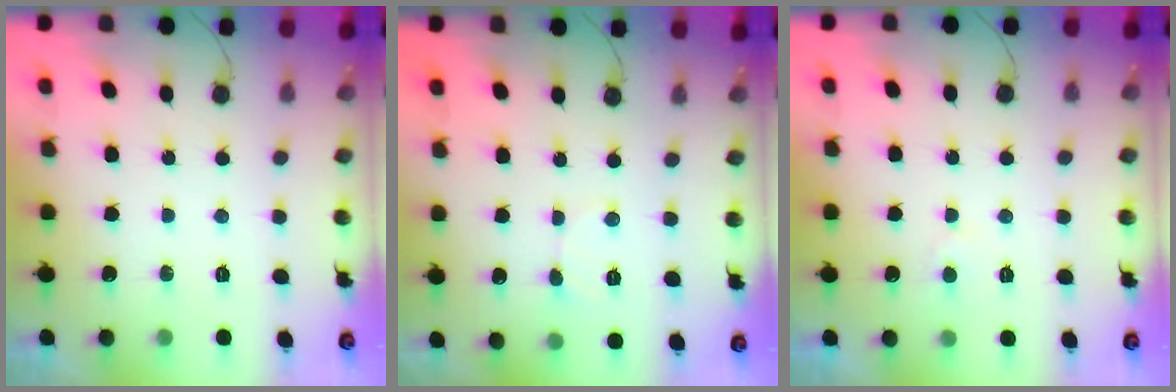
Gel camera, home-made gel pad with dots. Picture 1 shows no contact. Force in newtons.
{"total": 2.9, "press": 2.9, "slide": 0.3}
{"total": 3.9, "press": 3.9, "slide": 0.5}